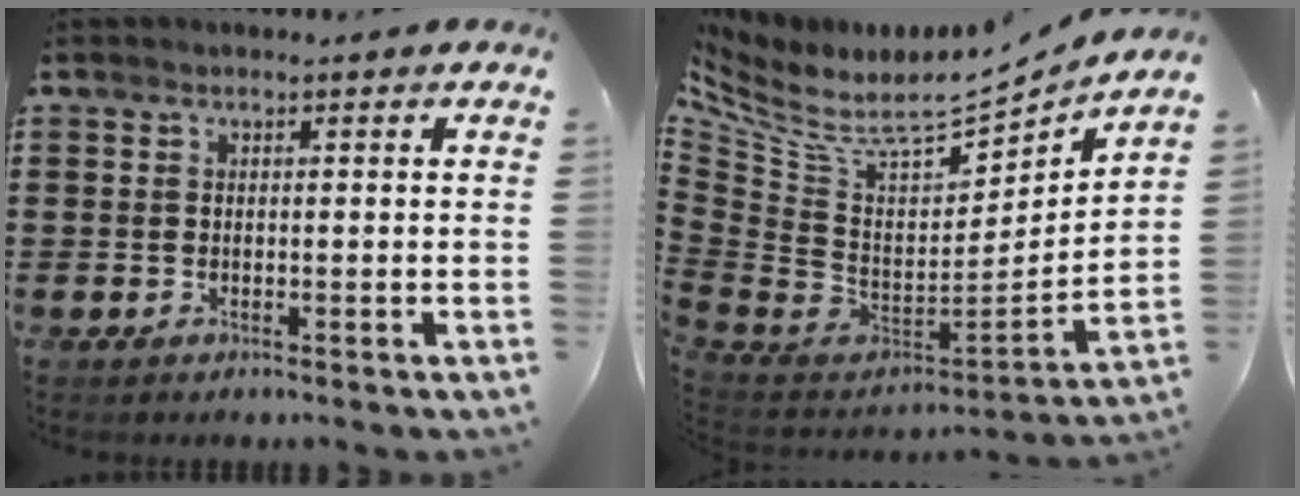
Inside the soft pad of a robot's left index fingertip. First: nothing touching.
{"total": 8.1, "force": [5.7, 2.8, 5.0], "torque": [-0.136, -0.060, 0.093]}